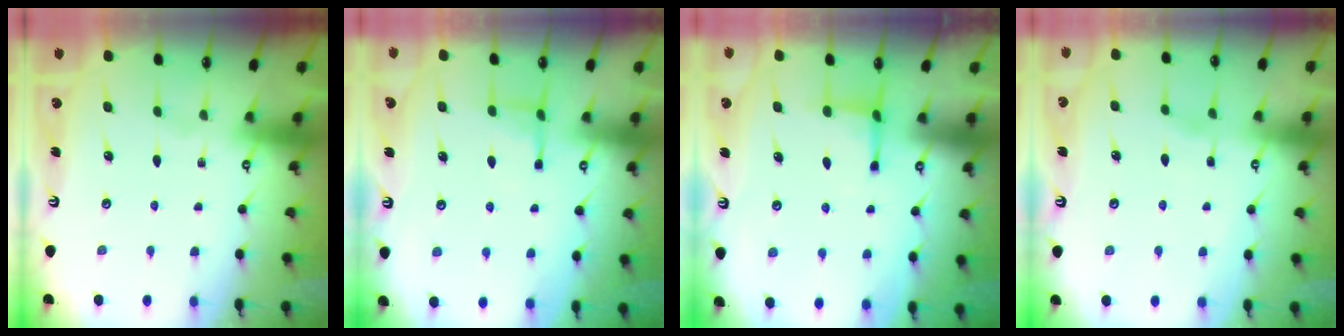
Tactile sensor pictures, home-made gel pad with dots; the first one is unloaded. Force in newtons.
{"total": 4.9, "press": 4.8, "slide": 0.9}
{"total": 2.9, "press": 2.8, "slide": 0.7}
{"total": 2.8, "press": 2.8, "slide": 0.3}